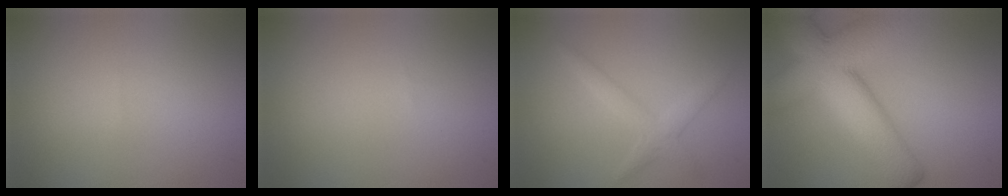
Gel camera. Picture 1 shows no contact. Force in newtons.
{"total": 0.0}
{"total": 2.2, "press": 2.2, "slide": 0.2}
{"total": 10.4, "press": 10.4, "slide": 0.7}